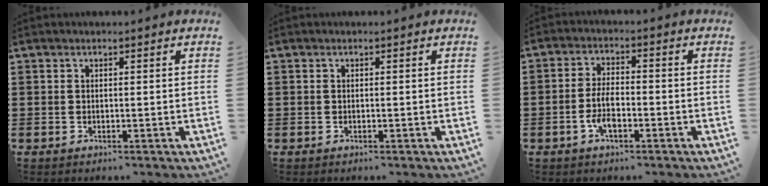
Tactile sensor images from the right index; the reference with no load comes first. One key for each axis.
{"total": 0.0}
{"total": 4.9, "fx": -1.8, "fy": 1.8, "fz": 4.2, "tx": -0.094, "ty": -0.002, "tz": -0.038}